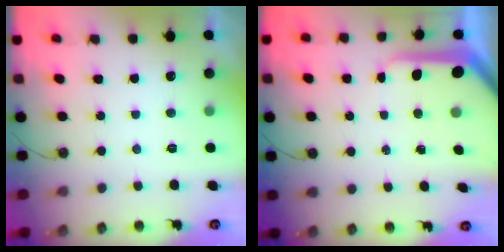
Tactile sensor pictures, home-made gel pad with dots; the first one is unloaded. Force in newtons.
{"total": 6.7, "press": 6.7, "slide": 0.7}